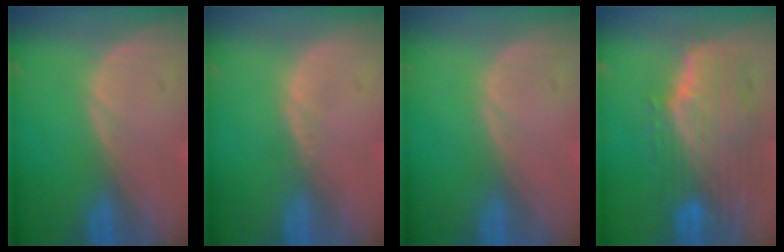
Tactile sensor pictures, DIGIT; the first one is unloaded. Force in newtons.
{"total": 0.7, "press": 0.6, "slide": 0.3}
{"total": 0.0}
{"total": 10.0, "press": 8.9, "slide": 4.7}